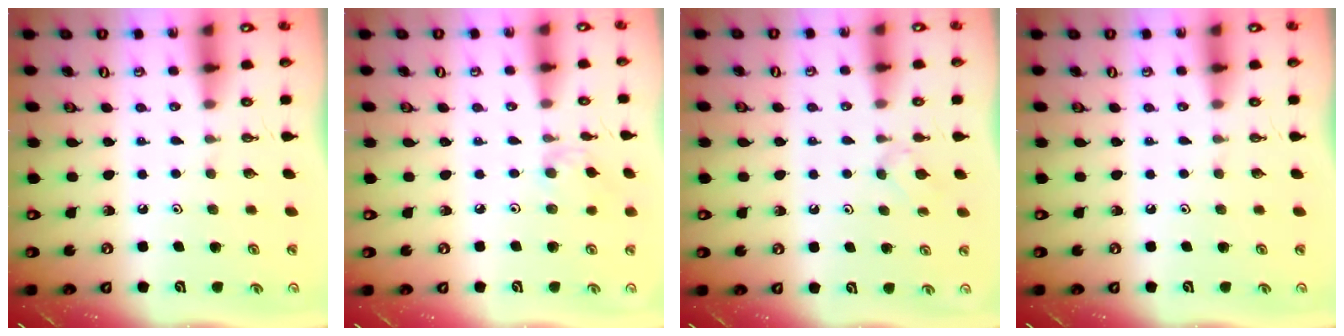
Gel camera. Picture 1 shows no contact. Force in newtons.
{"total": 4.1, "press": 4.1, "slide": 0.6}
{"total": 3.3, "press": 3.2, "slide": 0.6}
{"total": 0.0}